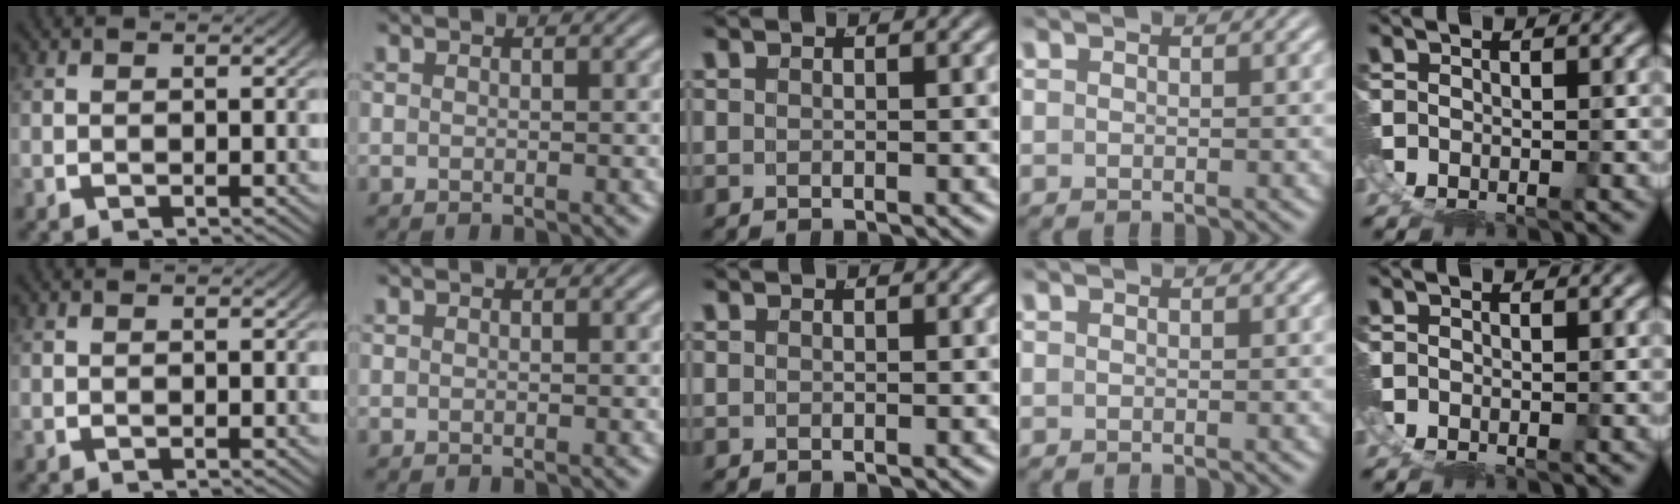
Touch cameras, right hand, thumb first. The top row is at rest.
{}